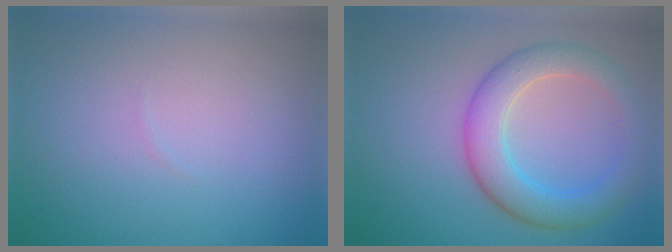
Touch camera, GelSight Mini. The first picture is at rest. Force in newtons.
{"total": 5.3, "press": 5.3, "slide": 0.1}